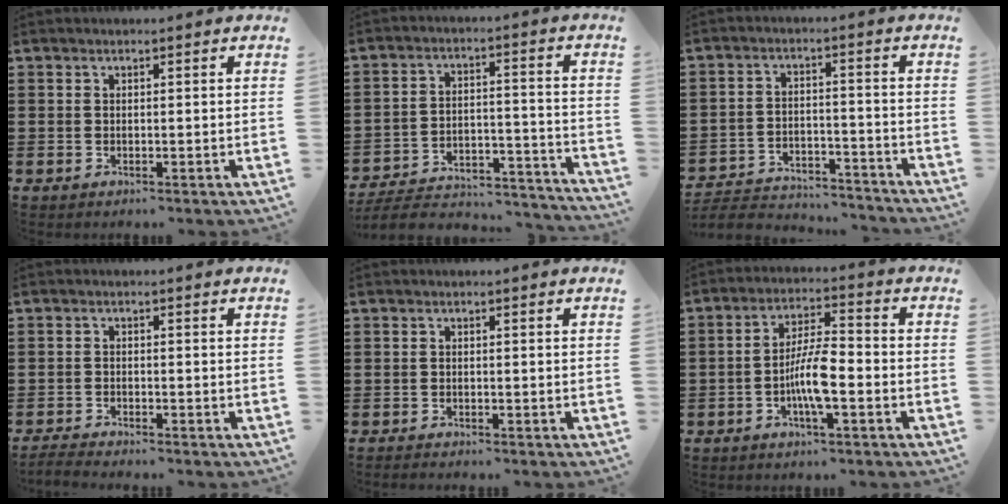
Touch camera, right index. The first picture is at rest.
{"total": 4.8, "force": [-4.3, 1.3, 1.6], "torque": [-0.027, 0.002, -0.088]}
{"total": 4.5, "force": [-4.3, 0.9, 0.8], "torque": [-0.024, 0.004, -0.091]}
{"total": 1.8, "force": [-1.8, -0.1, 0.1], "torque": [-0.004, 0.001, -0.038]}
{"total": 0.8, "force": [-0.8, 0.0, 0.0], "torque": [-0.002, -0.001, -0.016]}
{"total": 7.0, "force": [-2.2, 1.6, 6.4], "torque": [-0.130, -0.002, -0.045]}